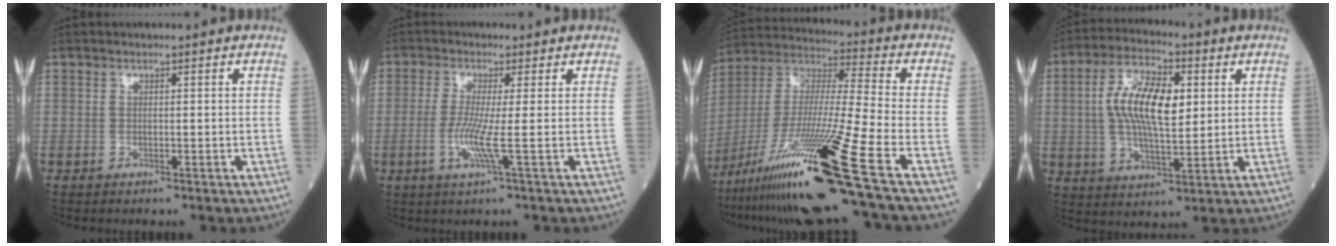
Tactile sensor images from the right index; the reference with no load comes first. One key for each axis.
{"total": 4.6, "fx": -1.1, "fy": -0.8, "fz": 4.5, "tx": -0.099, "ty": -0.012, "tz": -0.024}
{"total": 23.8, "fx": -14.1, "fy": -1.7, "fz": 19.1, "tx": -0.362, "ty": -0.045, "tz": -0.263}
{"total": 12.0, "fx": 2.0, "fy": 4.7, "fz": 10.9, "tx": -0.213, "ty": 0.013, "tz": 0.036}